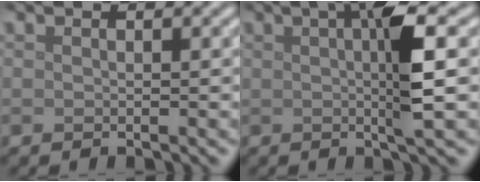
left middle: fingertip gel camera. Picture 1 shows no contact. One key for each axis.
{"total": 5.2, "fx": 0.8, "fy": 0.4, "fz": 5.1, "tx": -0.089, "ty": 0.006, "tz": 0.015}